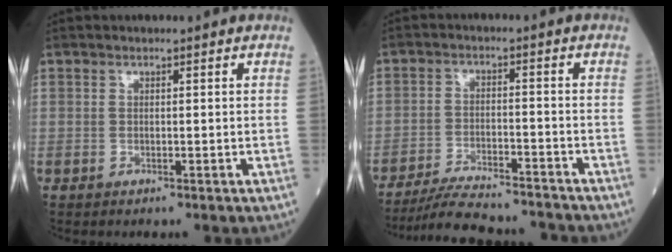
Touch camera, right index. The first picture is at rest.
{"total": 13.0, "force": [-12.2, 1.3, 4.3], "torque": [-0.071, -0.006, -0.187]}